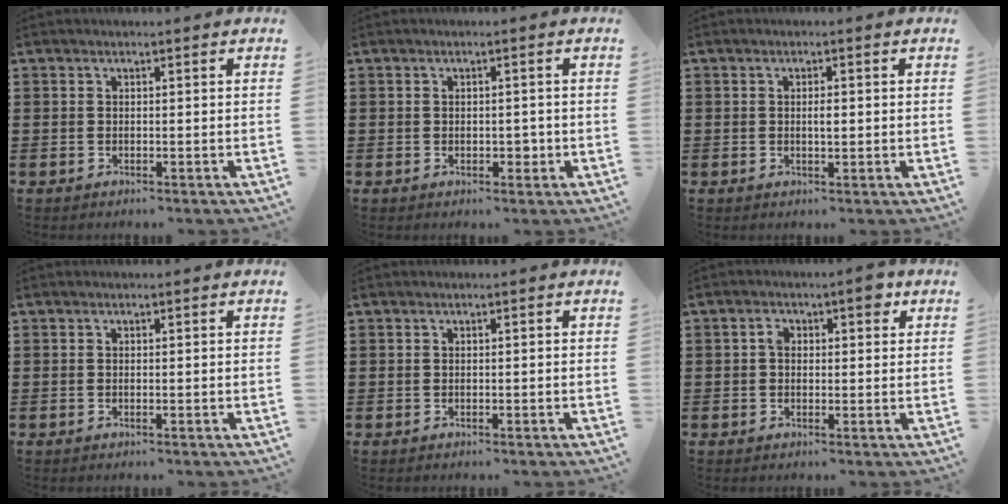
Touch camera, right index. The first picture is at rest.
{"total": 2.0, "force": [-0.3, 1.2, 1.5], "torque": [-0.027, 0.002, -0.007]}
{"total": 1.8, "force": [0.0, 0.5, 1.7], "torque": [-0.033, 0.001, -0.001]}
{"total": 0.0}
{"total": 0.0}
{"total": 3.6, "force": [0.9, 1.8, 2.9], "torque": [-0.045, 0.003, 0.011]}